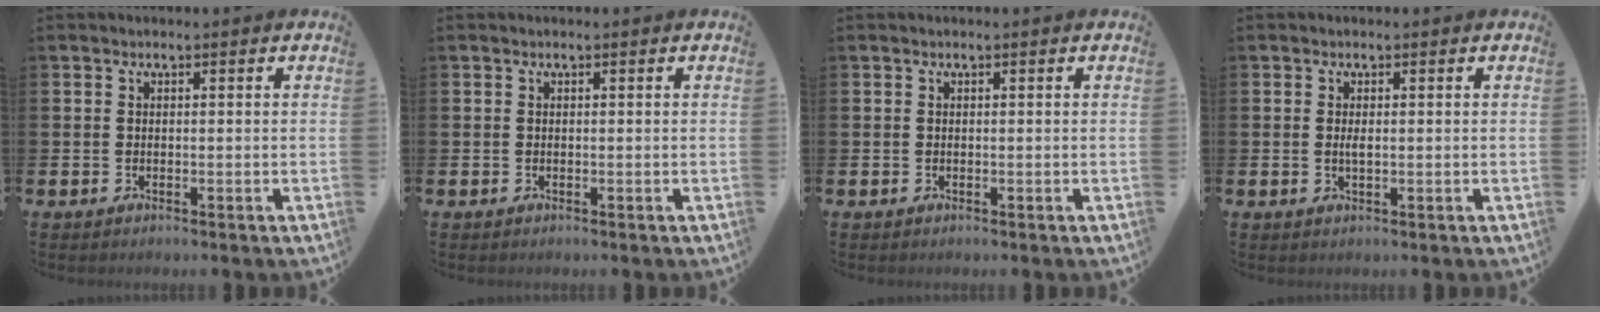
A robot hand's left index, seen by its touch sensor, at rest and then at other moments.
{"total": 0.0}
{"total": 0.0}
{"total": 1.1, "force": [0.1, 0.3, 1.0], "torque": [-0.020, 0.001, 0.002]}